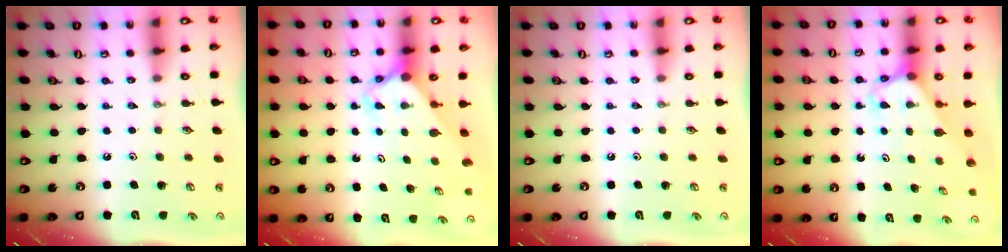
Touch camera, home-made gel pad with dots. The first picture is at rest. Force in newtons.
{"total": 2.8, "press": 2.8, "slide": 0.2}
{"total": 0.0}
{"total": 2.7, "press": 2.6, "slide": 0.2}